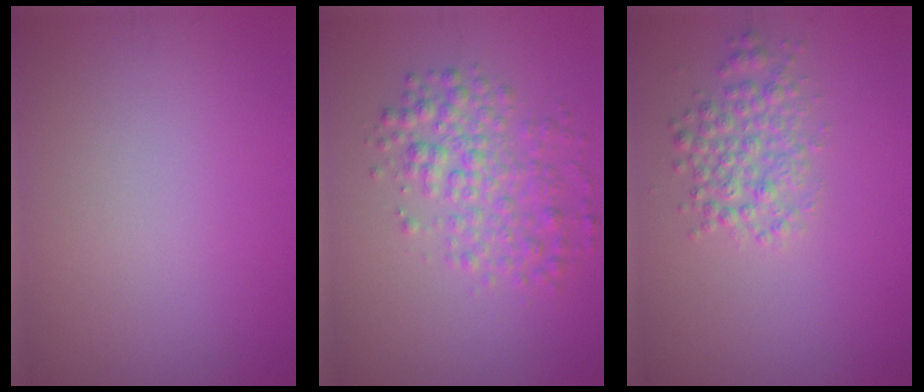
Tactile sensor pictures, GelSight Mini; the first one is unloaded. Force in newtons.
{"total": 4.2, "press": 4.2, "slide": 0.1}
{"total": 3.2, "press": 3.1, "slide": 0.1}